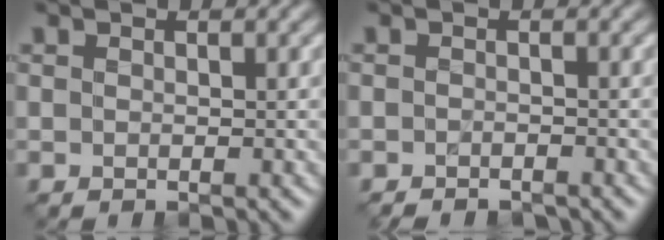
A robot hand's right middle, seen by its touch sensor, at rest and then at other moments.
{"total": 1.2, "force": [-1.1, 0.3, 0.2], "torque": [-0.001, -0.003, -0.020]}